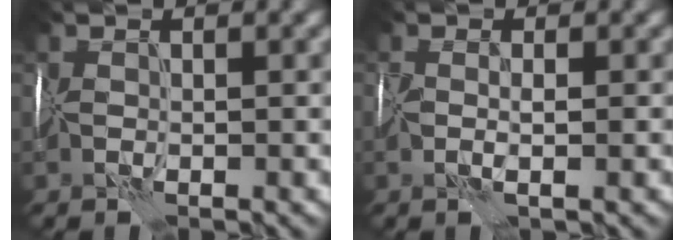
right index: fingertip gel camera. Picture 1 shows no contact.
{"total": 1.3, "force": [-0.1, 0.1, 1.3], "torque": [-0.024, -0.003, -0.002]}